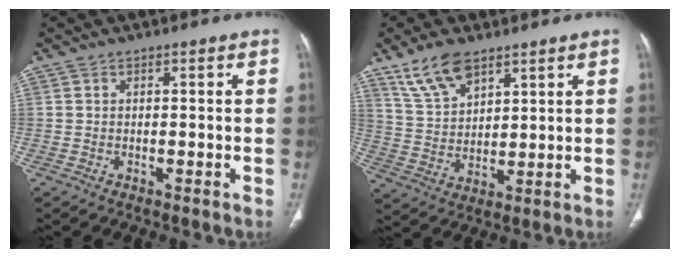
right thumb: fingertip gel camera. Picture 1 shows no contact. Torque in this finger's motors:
{"motor_torque": [-0.80, 1.14, 0.04, -0.09, 0.17]}